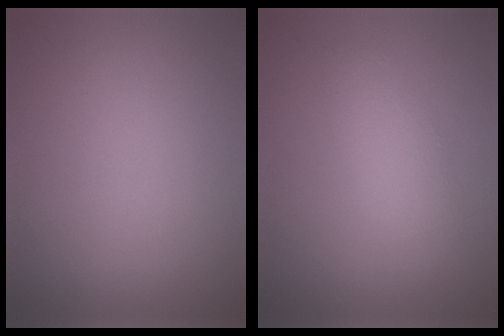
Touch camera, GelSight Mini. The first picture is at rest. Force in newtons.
{"total": 3.7, "press": 3.7, "slide": 0.1}